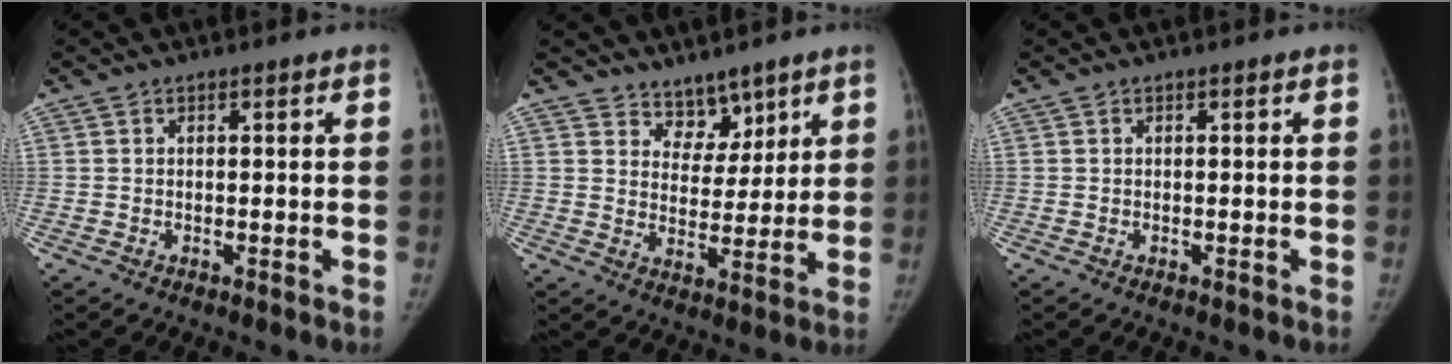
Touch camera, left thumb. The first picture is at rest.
{"total": 5.9, "force": [4.8, 3.4, 0.8], "torque": [0.029, -0.039, 0.085]}
{"total": 0.0}